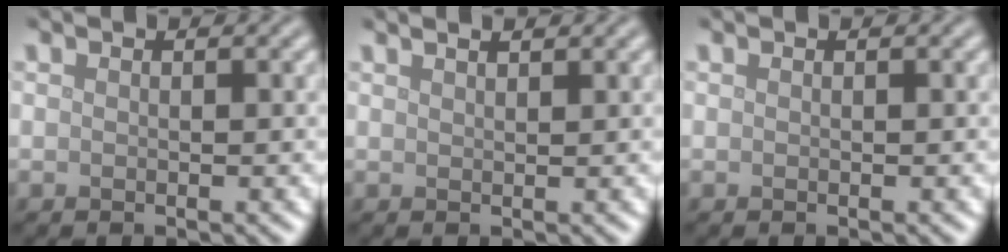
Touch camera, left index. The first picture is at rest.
{"total": 2.0, "force": [1.5, 0.7, 1.1], "torque": [-0.002, 0.003, 0.000]}
{"total": 0.0}